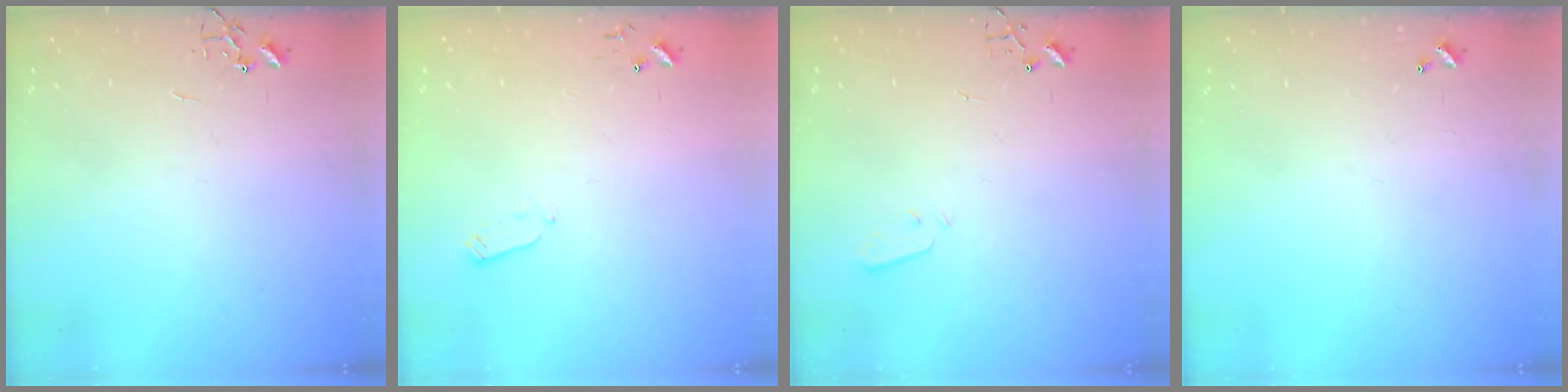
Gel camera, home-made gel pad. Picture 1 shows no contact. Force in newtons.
{"total": 3.5, "press": 3.4, "slide": 1.0}
{"total": 2.1, "press": 2.0, "slide": 0.4}
{"total": 0.0}